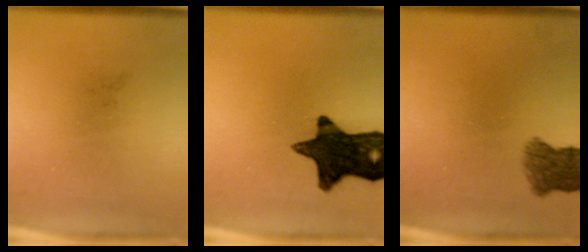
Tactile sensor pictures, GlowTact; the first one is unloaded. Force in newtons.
{"total": 15.2}
{"total": 4.9}